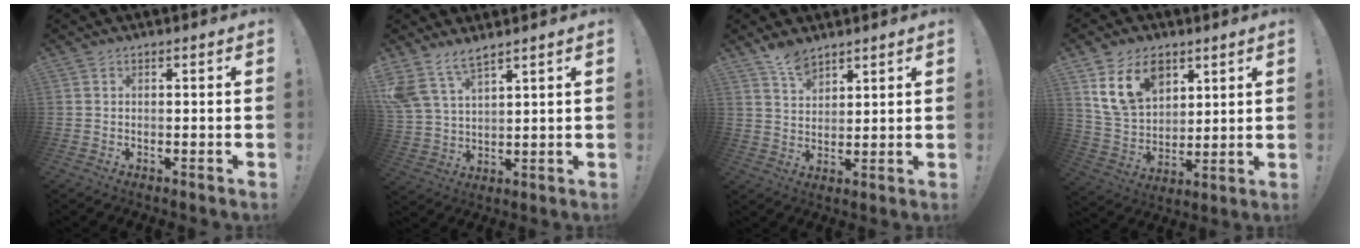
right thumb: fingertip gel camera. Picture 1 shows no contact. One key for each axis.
{"total": 8.6, "fx": 7.0, "fy": 3.2, "fz": 3.9, "tx": -0.088, "ty": -0.029, "tz": 0.140}
{"total": 6.3, "fx": 5.3, "fy": 2.8, "fz": 2.0, "tx": -0.030, "ty": -0.035, "tz": 0.097}
{"total": 15.2, "fx": 8.2, "fy": 10.1, "fz": 7.8, "tx": -0.136, "ty": -0.036, "tz": 0.156}